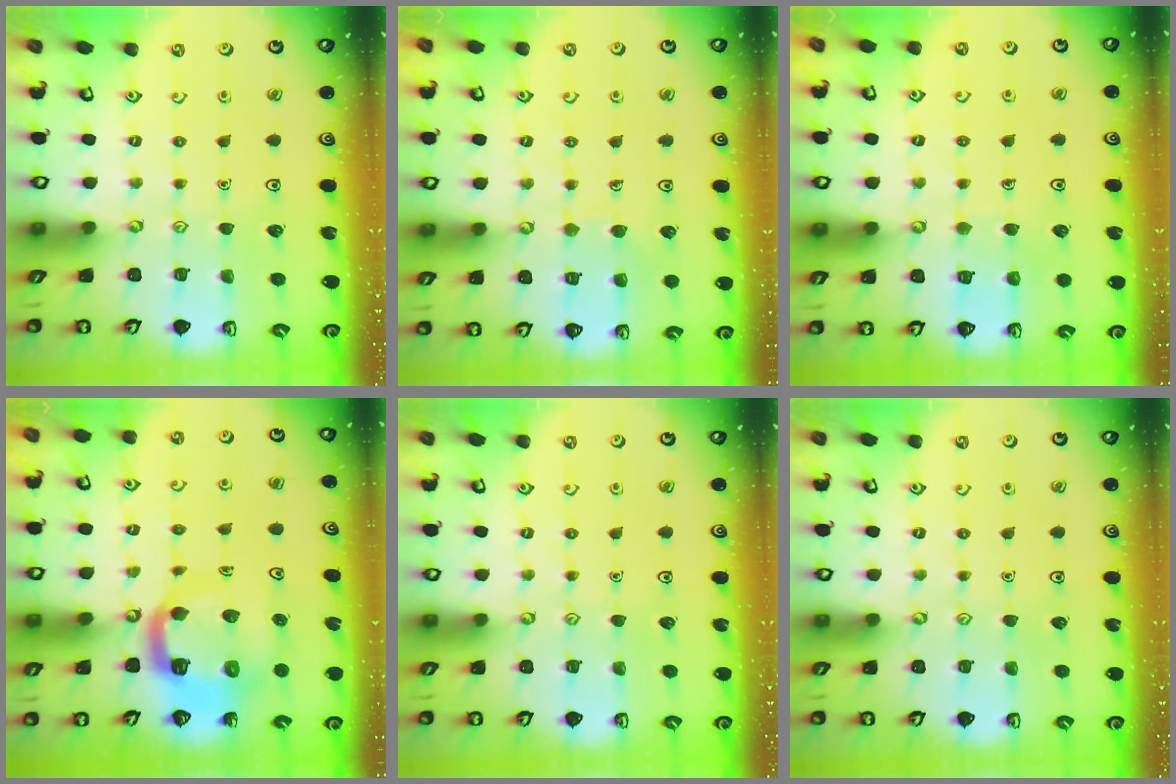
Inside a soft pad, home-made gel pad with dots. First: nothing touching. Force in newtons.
{"total": 5.7, "press": 5.7, "slide": 0.4}
{"total": 5.0, "press": 5.0, "slide": 0.3}
{"total": 11.0, "press": 10.9, "slide": 1.3}
{"total": 0.0}
{"total": 0.0}